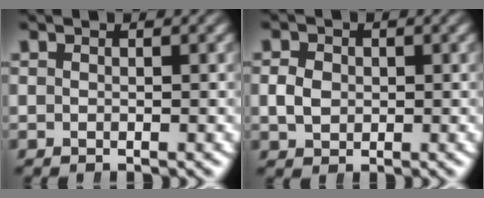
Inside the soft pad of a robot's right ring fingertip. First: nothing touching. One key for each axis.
{"total": 2.2, "fx": -0.1, "fy": 1.8, "fz": 1.2, "tx": -0.021, "ty": -0.004, "tz": 0.005}